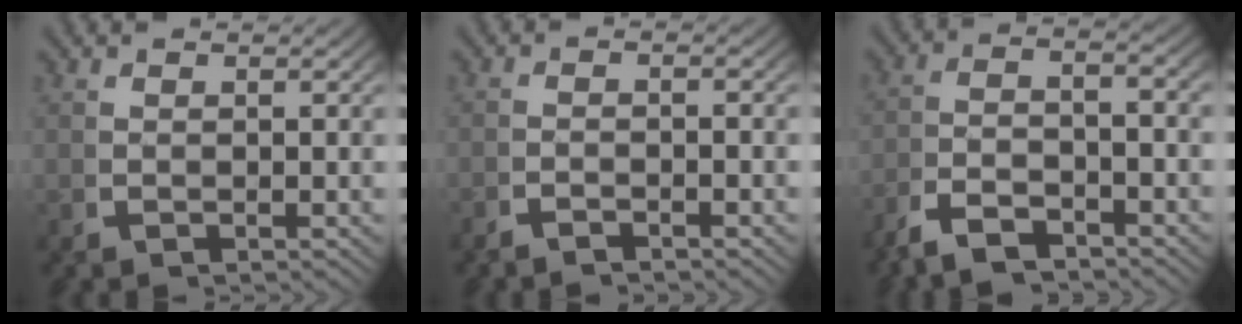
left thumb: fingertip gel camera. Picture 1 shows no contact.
{"total": 1.5, "force": [-1.4, 0.1, 0.4], "torque": [-0.001, 0.001, -0.034]}
{"total": 4.5, "force": [-2.8, 1.8, 3.0], "torque": [-0.057, -0.006, -0.052]}